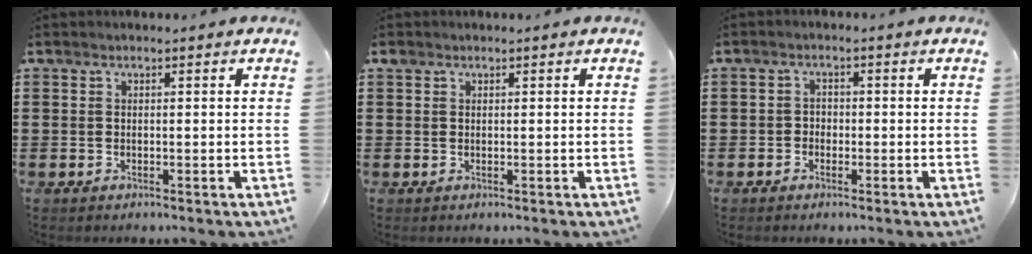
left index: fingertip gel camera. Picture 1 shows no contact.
{"total": 0.7, "force": [0.4, 0.5, 0.2], "torque": [-0.006, 0.005, 0.007]}
{"total": 1.6, "force": [-1.0, 1.2, 0.3], "torque": [-0.011, 0.006, -0.023]}